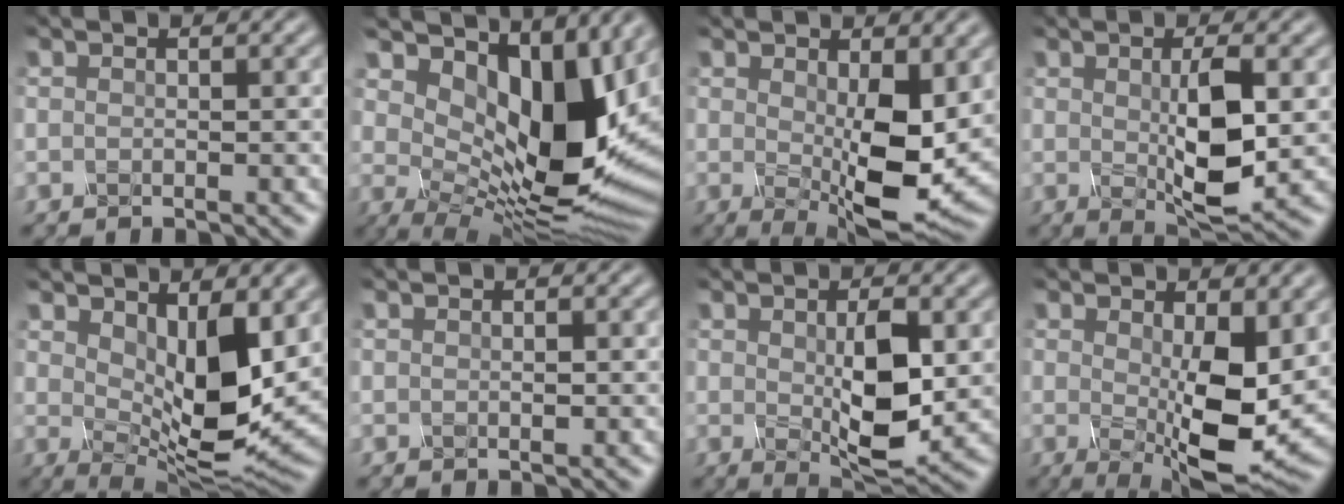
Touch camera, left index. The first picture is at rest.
{"total": 13.3, "force": [5.0, 6.7, 10.3], "torque": [-0.151, -0.006, 0.093]}
{"total": 7.9, "force": [-0.1, 3.0, 7.3], "torque": [-0.131, -0.014, 0.011]}
{"total": 5.0, "force": [0.2, 1.1, 4.8], "torque": [-0.093, -0.006, 0.012]}
{"total": 8.0, "force": [1.6, 3.4, 7.0], "torque": [-0.122, -0.014, 0.039]}
{"total": 0.0}
{"total": 5.5, "force": [0.1, 1.9, 5.2], "torque": [-0.099, -0.008, 0.011]}
{"total": 8.0, "force": [-0.2, 2.8, 7.4], "torque": [-0.134, -0.018, 0.010]}